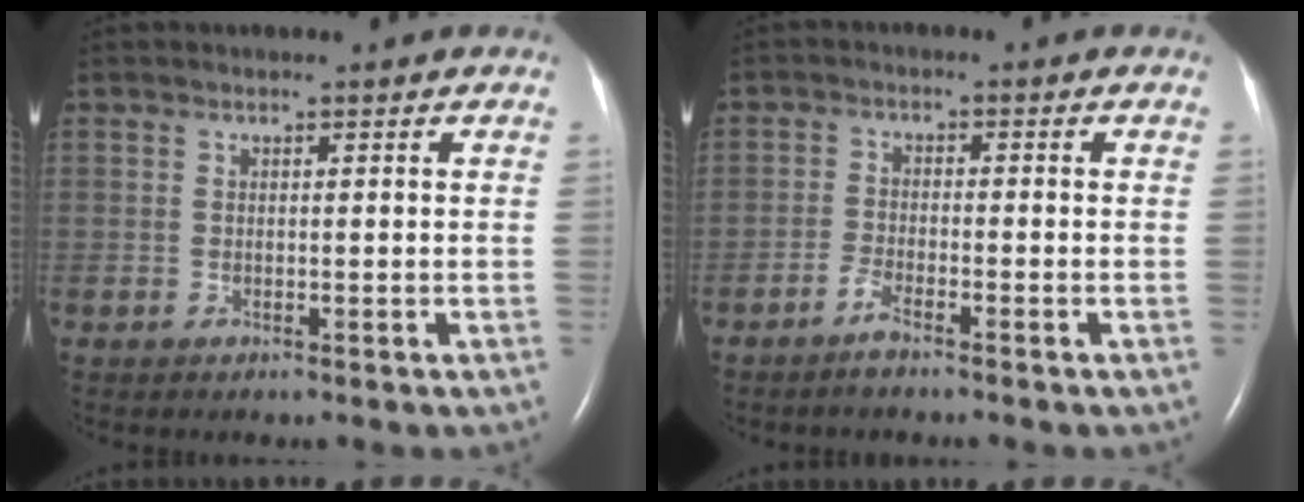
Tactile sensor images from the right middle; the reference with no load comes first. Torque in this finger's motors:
{"motor_torque": [0.21, -0.23, 0.08, 0.03]}